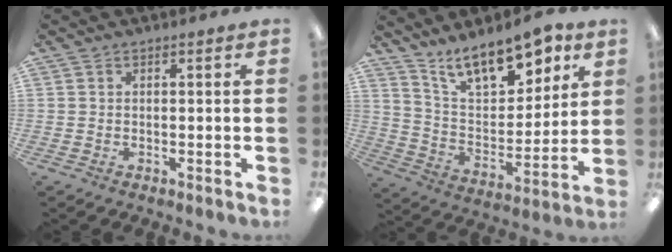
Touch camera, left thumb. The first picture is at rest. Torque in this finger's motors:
{"motor_torque": [0.39, 0.39, 1.21, -1.56, 0.12]}